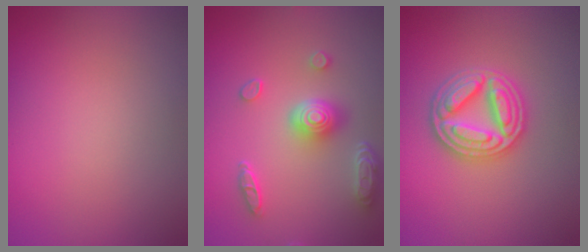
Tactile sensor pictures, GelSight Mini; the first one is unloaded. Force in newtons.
{"total": 5.0, "press": 4.0, "slide": 3.0}
{"total": 5.1, "press": 5.0, "slide": 0.8}